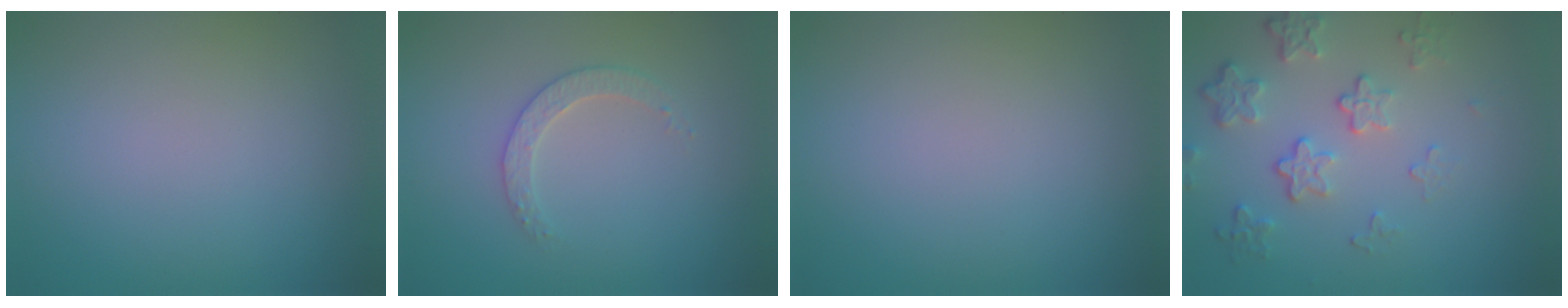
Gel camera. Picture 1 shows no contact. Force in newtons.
{"total": 2.2, "press": 2.2, "slide": 0.6}
{"total": 0.0}
{"total": 4.1, "press": 3.1, "slide": 2.7}